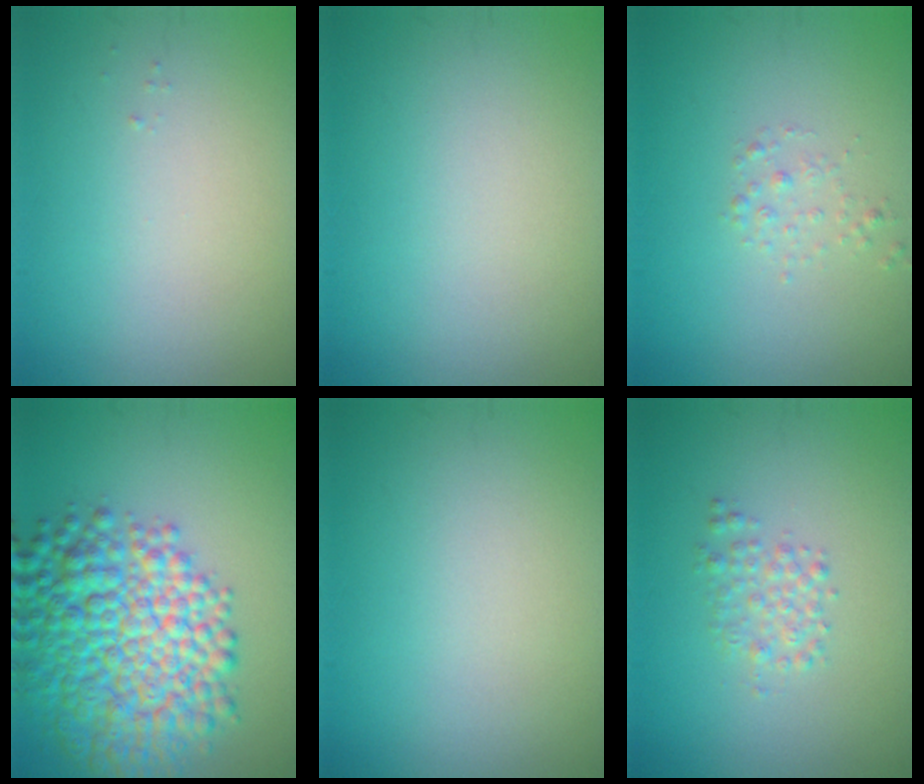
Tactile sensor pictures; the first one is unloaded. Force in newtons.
{"total": 0.0}
{"total": 1.0, "press": 1.0, "slide": 0.0}
{"total": 10.5, "press": 10.5, "slide": 0.0}
{"total": 0.0}
{"total": 1.8, "press": 1.8, "slide": 0.0}